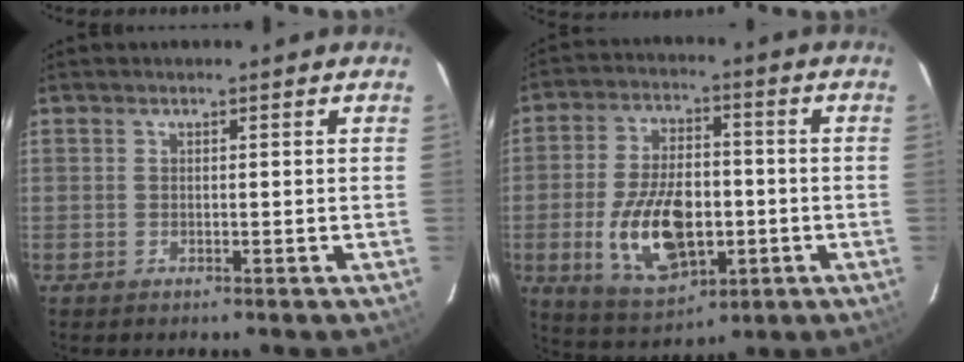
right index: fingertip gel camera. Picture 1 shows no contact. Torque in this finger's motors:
{"motor_torque": [1.30, -0.84, 0.33, 0.20]}